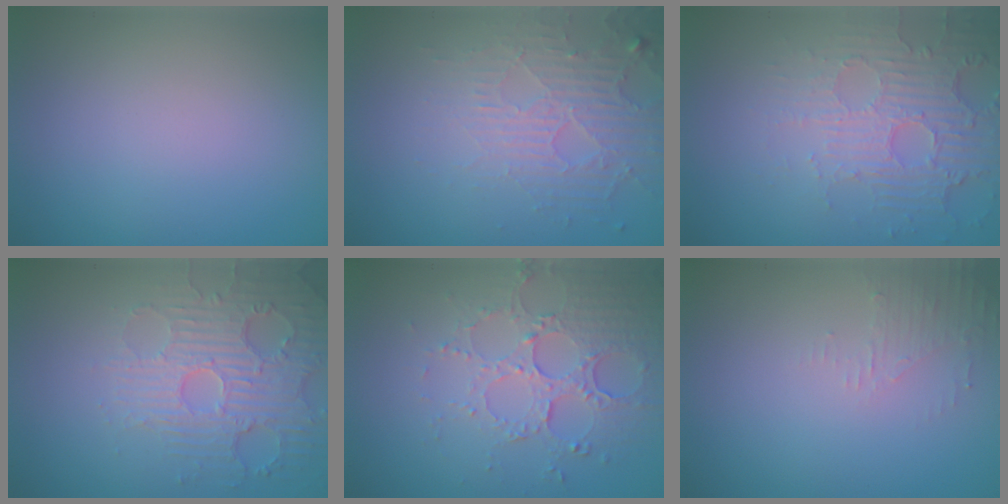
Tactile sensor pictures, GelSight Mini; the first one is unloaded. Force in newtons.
{"total": 5.2, "press": 3.3, "slide": 4.1}
{"total": 5.5, "press": 3.7, "slide": 4.0}
{"total": 5.0, "press": 4.1, "slide": 2.9}
{"total": 5.4, "press": 3.9, "slide": 3.7}
{"total": 1.6, "press": 1.5, "slide": 0.4}